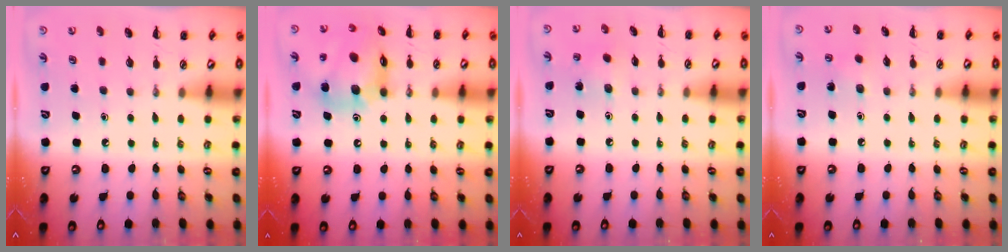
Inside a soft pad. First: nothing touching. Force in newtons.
{"total": 15.7, "press": 15.3, "slide": 3.4}
{"total": 3.2, "press": 3.1, "slide": 0.9}
{"total": 3.5, "press": 3.4, "slide": 0.9}